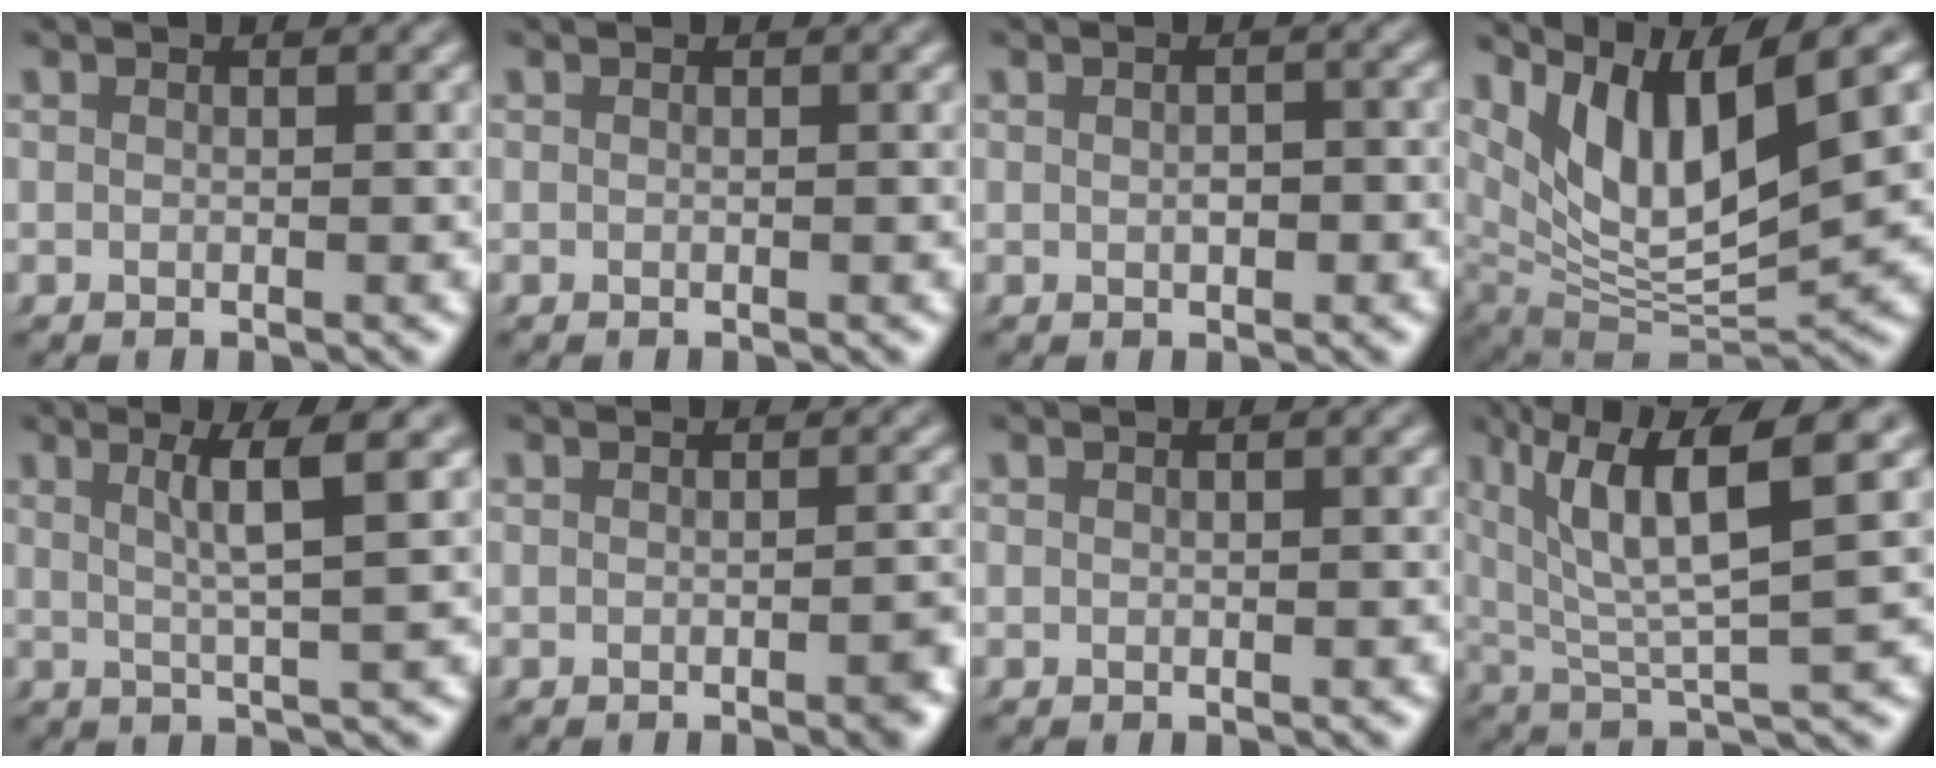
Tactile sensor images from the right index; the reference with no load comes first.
{"total": 0.0}
{"total": 1.3, "force": [-0.2, 0.6, 1.1], "torque": [-0.016, -0.001, -0.005]}
{"total": 13.0, "force": [3.1, 7.9, 9.9], "torque": [-0.175, -0.015, 0.053]}
{"total": 3.5, "force": [1.4, -0.7, 3.1], "torque": [-0.049, 0.006, 0.023]}
{"total": 1.9, "force": [-0.7, 0.5, 1.7], "torque": [-0.017, 0.010, -0.019]}
{"total": 0.0}
{"total": 8.2, "force": [3.1, 3.0, 7.0], "torque": [-0.123, 0.009, 0.051]}